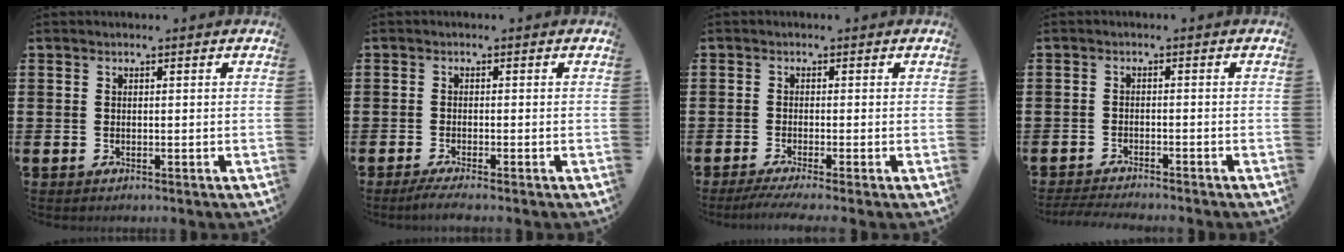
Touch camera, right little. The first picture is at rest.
{"total": 1.4, "force": [-1.0, 0.0, 1.0], "torque": [-0.016, -0.001, -0.018]}
{"total": 1.6, "force": [-0.9, 0.0, 1.3], "torque": [-0.021, -0.002, -0.017]}
{"total": 1.8, "force": [-1.8, -0.1, 0.2], "torque": [-0.004, 0.001, -0.036]}